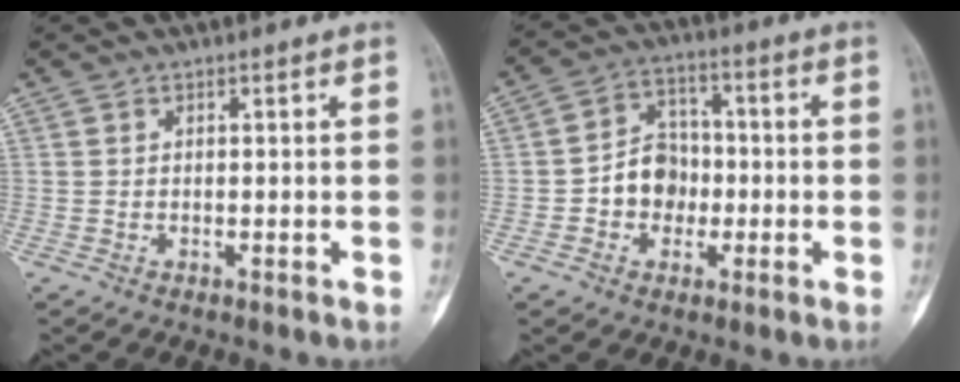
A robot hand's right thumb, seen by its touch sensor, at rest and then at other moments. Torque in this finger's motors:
{"motor_torque": [0.05, 0.05, 0.32, -0.31, -0.05]}